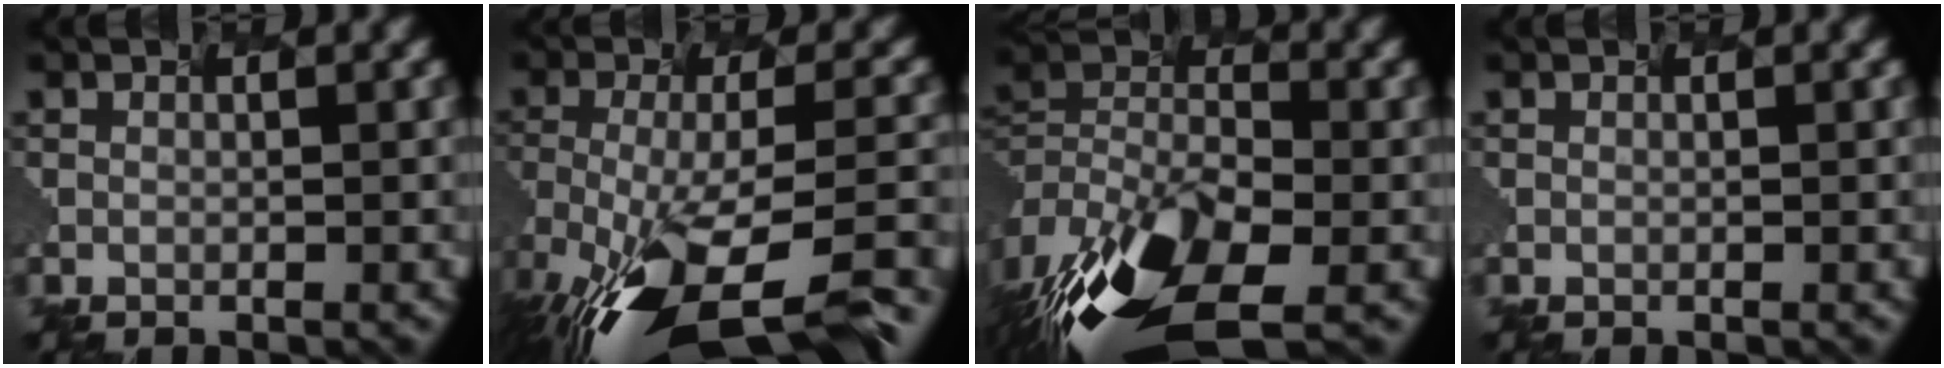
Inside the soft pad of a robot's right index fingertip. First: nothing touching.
{"total": 13.6, "force": [-8.4, 3.5, 10.0], "torque": [-0.220, -0.018, -0.105]}
{"total": 14.4, "force": [-10.2, 6.6, 7.8], "torque": [-0.205, -0.035, -0.132]}
{"total": 0.0}